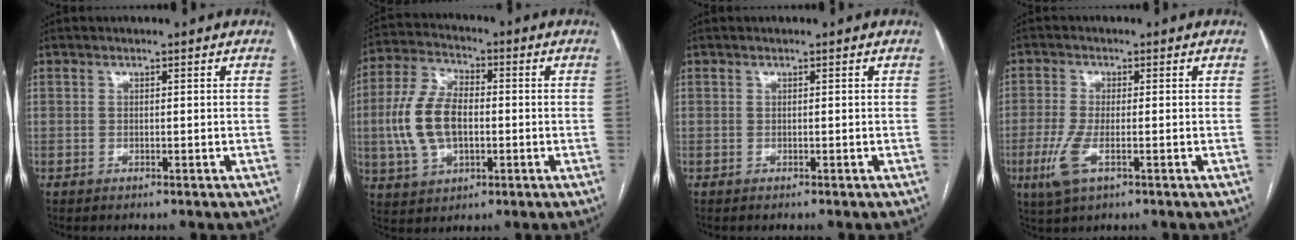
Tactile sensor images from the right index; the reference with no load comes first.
{"total": 11.6, "force": [-0.8, 6.4, 9.7], "torque": [-0.221, 0.018, -0.012]}
{"total": 0.0}
{"total": 5.5, "force": [-2.1, 1.4, 4.8], "torque": [-0.120, -0.016, -0.040]}